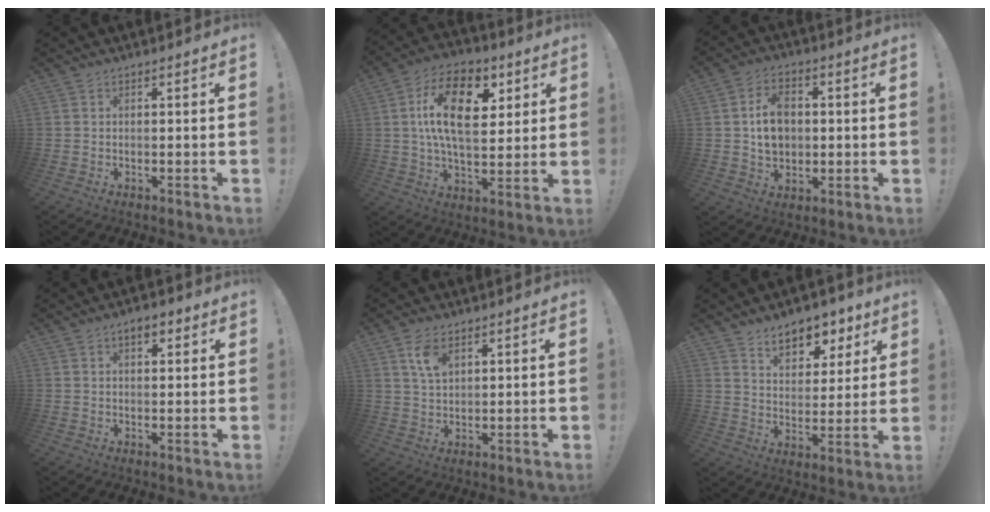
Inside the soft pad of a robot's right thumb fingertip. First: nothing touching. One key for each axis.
{"total": 19.1, "fx": 5.5, "fy": 10.8, "fz": 14.8, "tx": -0.251, "ty": -0.013, "tz": 0.089}
{"total": 10.5, "fx": 0.9, "fy": 8.3, "fz": 6.4, "tx": -0.088, "ty": 0.010, "tz": 0.020}
{"total": 4.0, "fx": 2.0, "fy": 2.1, "fz": 2.7, "tx": -0.029, "ty": -0.004, "tz": 0.032}
{"total": 6.5, "fx": 3.5, "fy": 3.8, "fz": 4.1, "tx": -0.067, "ty": -0.011, "tz": 0.063}
{"total": 10.0, "fx": 7.4, "fy": 5.8, "fz": 3.5, "tx": -0.044, "ty": -0.055, "tz": 0.137}